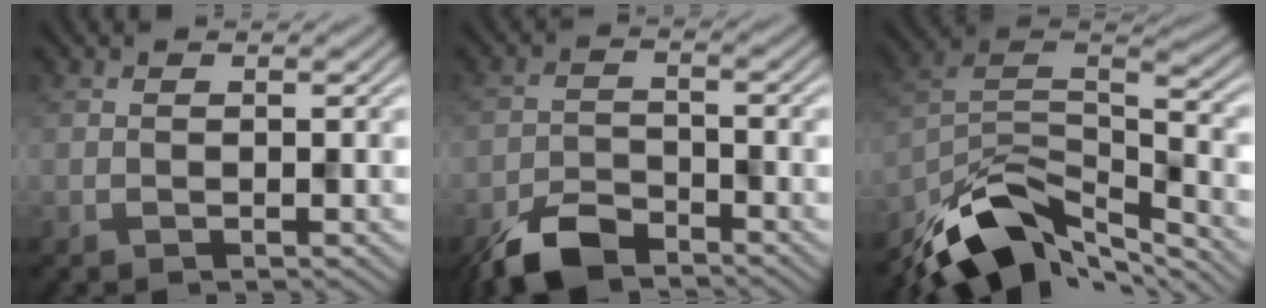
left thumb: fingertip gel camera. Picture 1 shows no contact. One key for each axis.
{"total": 6.3, "fx": -5.0, "fy": 2.5, "fz": 3.0, "tx": -0.051, "ty": -0.005, "tz": -0.104}
{"total": 12.4, "fx": -8.8, "fy": 4.6, "fz": 7.4, "tx": -0.143, "ty": -0.011, "tz": -0.165}